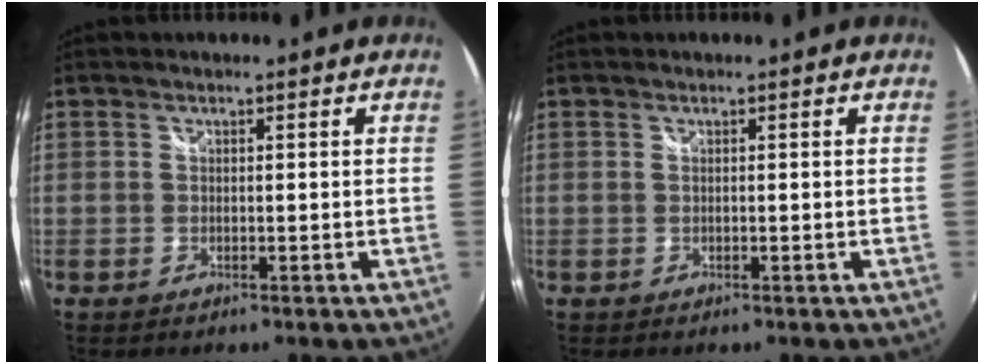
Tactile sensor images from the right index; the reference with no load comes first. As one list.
[{"total": 0.0}]